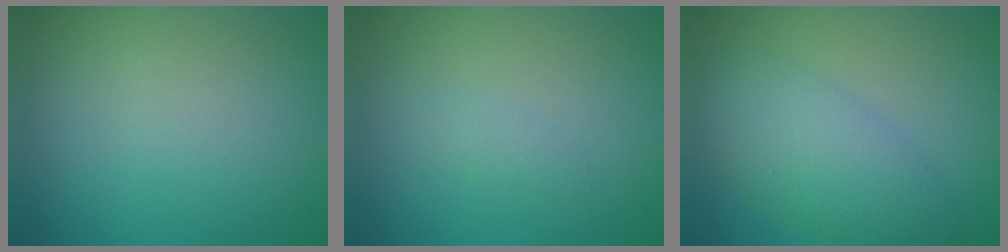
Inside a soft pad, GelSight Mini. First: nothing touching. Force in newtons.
{"total": 0.9, "press": 0.9, "slide": 0.0}
{"total": 5.3, "press": 5.3, "slide": 0.1}